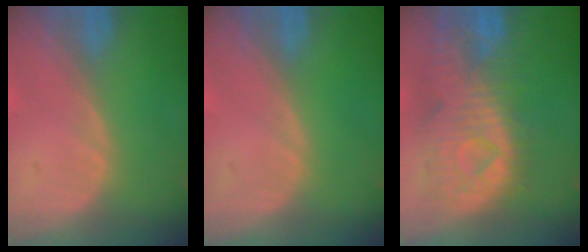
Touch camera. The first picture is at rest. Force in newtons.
{"total": 0.0}
{"total": 10.9, "press": 9.6, "slide": 5.2}